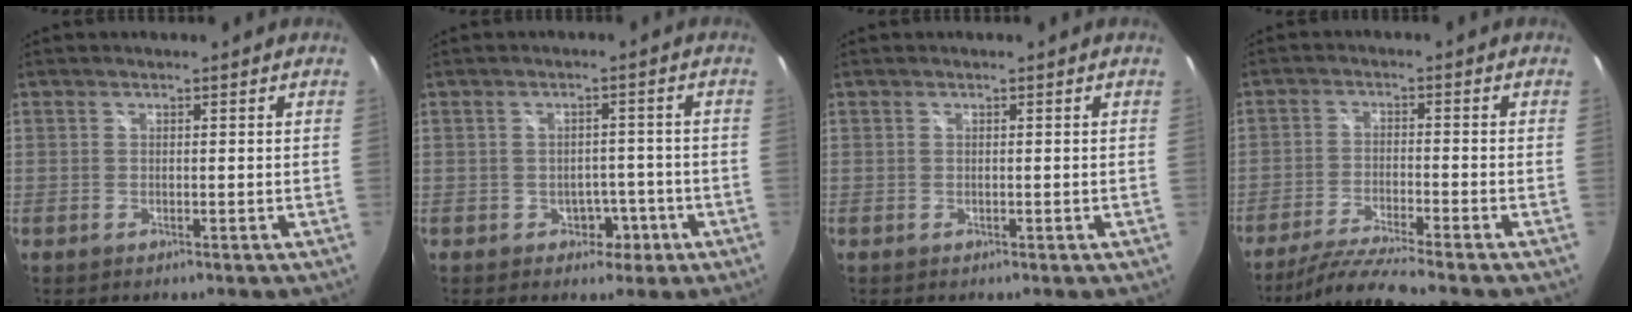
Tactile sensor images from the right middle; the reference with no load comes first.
{"total": 3.3, "force": [-1.3, 2.8, 1.3], "torque": [-0.026, 0.008, -0.007]}
{"total": 0.0}
{"total": 8.2, "force": [-7.3, -1.2, 3.5], "torque": [-0.087, -0.016, -0.135]}